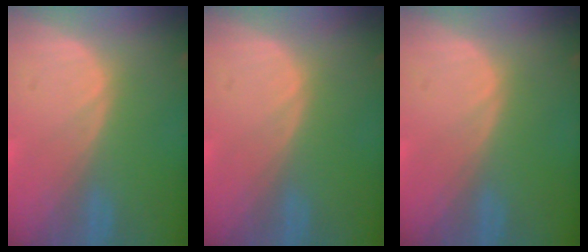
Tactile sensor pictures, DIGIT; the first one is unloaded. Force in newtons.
{"total": 0.0}
{"total": 0.0}